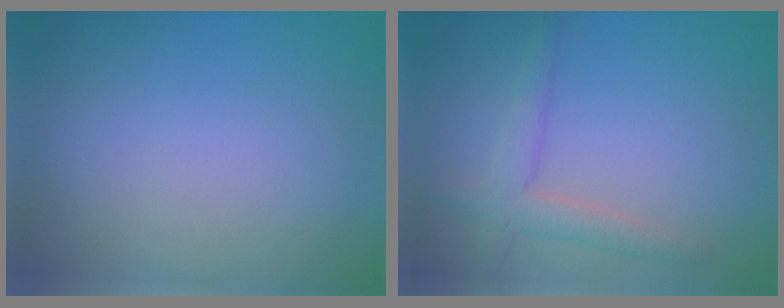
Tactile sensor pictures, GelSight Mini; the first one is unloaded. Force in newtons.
{"total": 2.8, "press": 2.8, "slide": 0.1}